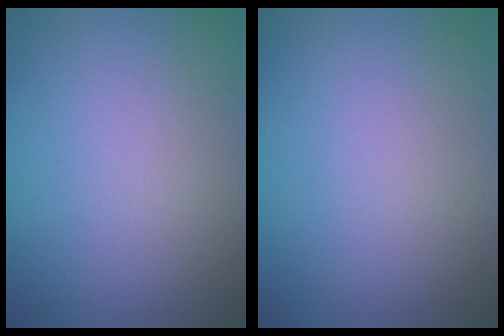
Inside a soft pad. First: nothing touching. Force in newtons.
{"total": 0.0}